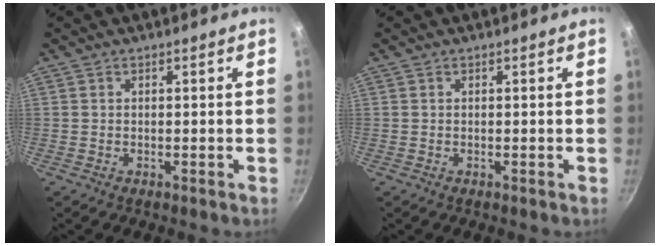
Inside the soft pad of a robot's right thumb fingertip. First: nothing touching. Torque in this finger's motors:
{"motor_torque": [-0.02, 0.00, -0.02, 0.07, 0.01]}